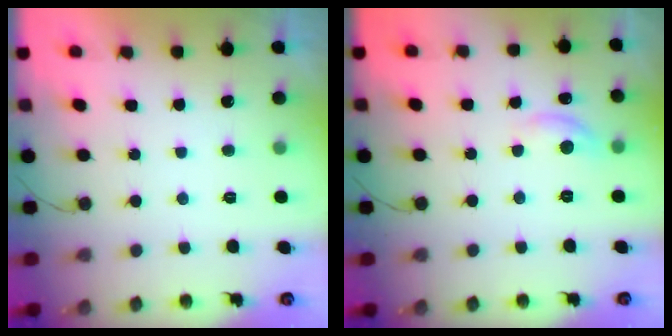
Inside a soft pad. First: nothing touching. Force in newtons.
{"total": 8.0, "press": 8.0, "slide": 0.6}